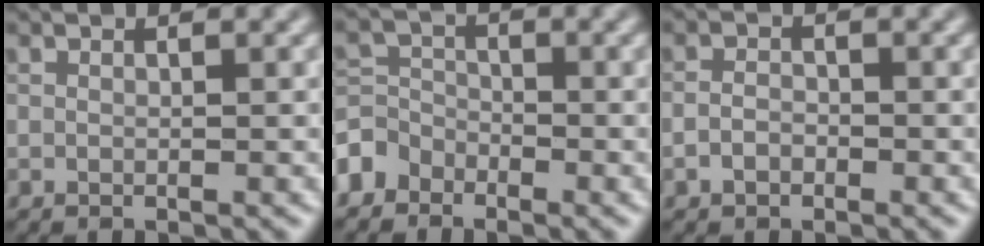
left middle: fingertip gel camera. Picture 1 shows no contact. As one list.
[{"total": 3.1, "force": [-2.2, 2.1, 0.4], "torque": [-0.007, 0.007, -0.055]}, {"total": 1.4, "force": [-0.8, 1.0, 0.6], "torque": [-0.012, 0.003, -0.019]}]